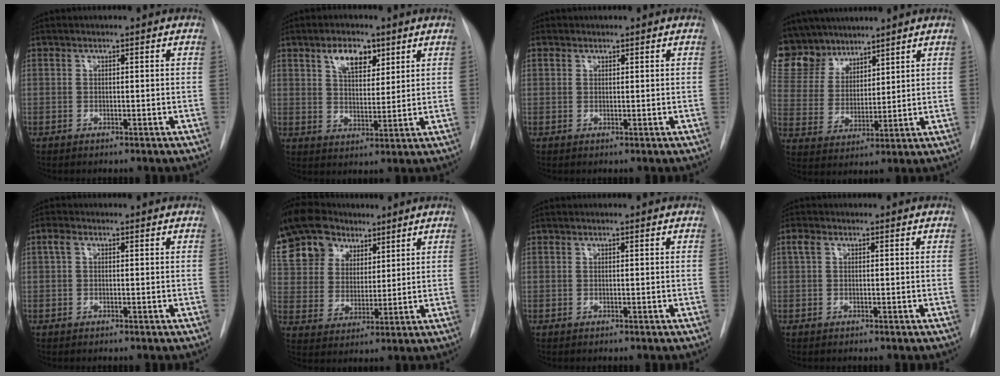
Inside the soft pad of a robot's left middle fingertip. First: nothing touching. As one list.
[{"total": 6.2, "force": [3.5, 3.0, 4.1], "torque": [-0.074, 0.005, 0.064]}, {"total": 1.2, "force": [0.7, 0.9, 0.1], "torque": [0.005, 0.003, 0.007]}, {"total": 13.7, "force": [11.7, 6.8, 2.2], "torque": [-0.060, 0.025, 0.236]}, {"total": 1.5, "force": [0.4, 0.9, 1.2], "torque": [-0.027, 0.013, 0.007]}, {"total": 18.0, "force": [12.7, 11.3, 5.8], "torque": [-0.153, 0.056, 0.241]}, {"total": 0.0}, {"total": 1.5, "force": [0.5, 0.9, 1.1], "torque": [-0.029, 0.016, 0.012]}]